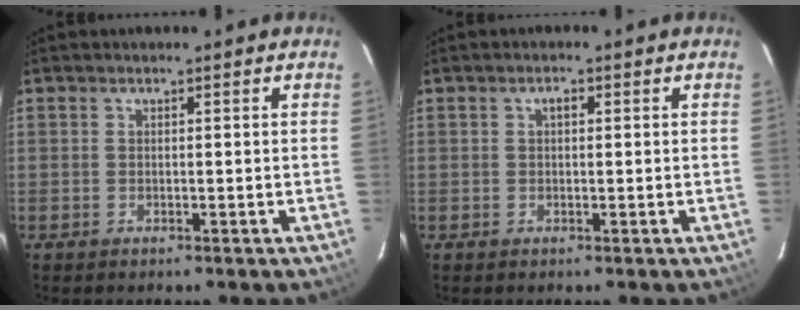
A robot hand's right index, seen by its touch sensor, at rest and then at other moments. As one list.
[{"total": 1.2, "force": [0.3, 0.7, 0.9], "torque": [-0.015, 0.008, 0.003]}]